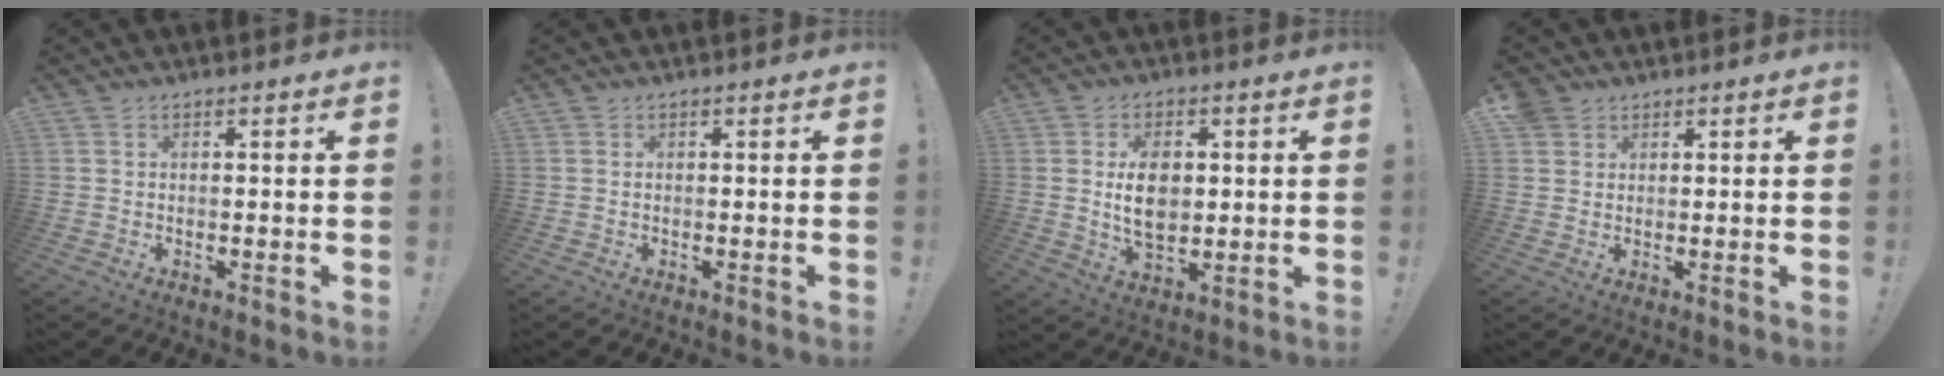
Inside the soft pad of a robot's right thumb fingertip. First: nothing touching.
{"total": 0.0}
{"total": 9.9, "force": [1.1, 6.5, 7.4], "torque": [-0.114, -0.008, 0.015]}
{"total": 2.9, "force": [1.9, 2.1, 0.5], "torque": [-0.010, -0.006, 0.036]}